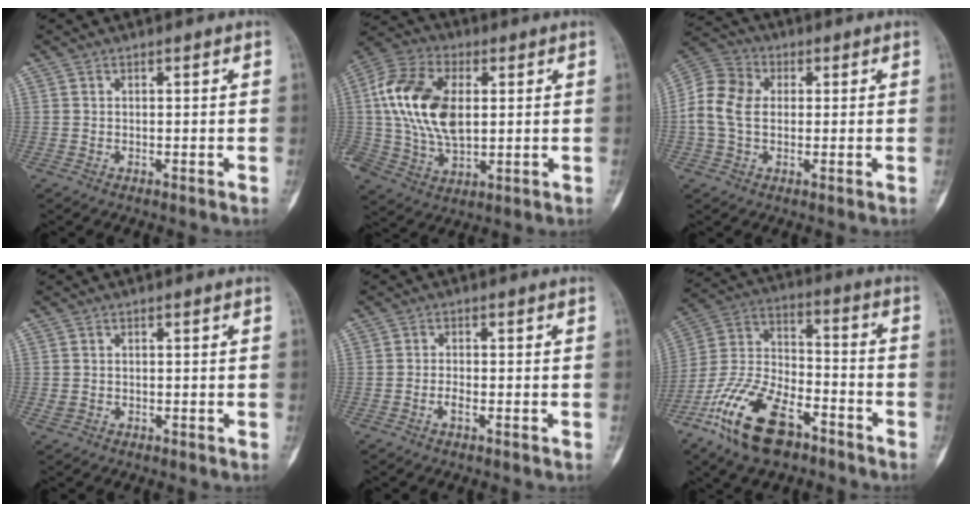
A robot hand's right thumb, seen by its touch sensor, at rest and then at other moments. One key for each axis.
{"total": 16.5, "fx": 2.2, "fy": 9.7, "fz": 13.1, "tx": -0.257, "ty": 0.006, "tz": 0.038}
{"total": 9.1, "fx": 0.1, "fy": 6.6, "fz": 6.3, "tx": -0.126, "ty": 0.023, "tz": -0.007}
{"total": 1.1, "fx": -0.4, "fy": 0.9, "fz": 0.4, "tx": -0.011, "ty": 0.001, "tz": -0.005}
{"total": 1.8, "fx": -1.0, "fy": 0.6, "fz": 1.4, "tx": -0.028, "ty": 0.004, "tz": -0.021}
{"total": 18.5, "fx": -11.1, "fy": 8.7, "fz": 12.0, "tx": -0.232, "ty": 0.063, "tz": -0.209}